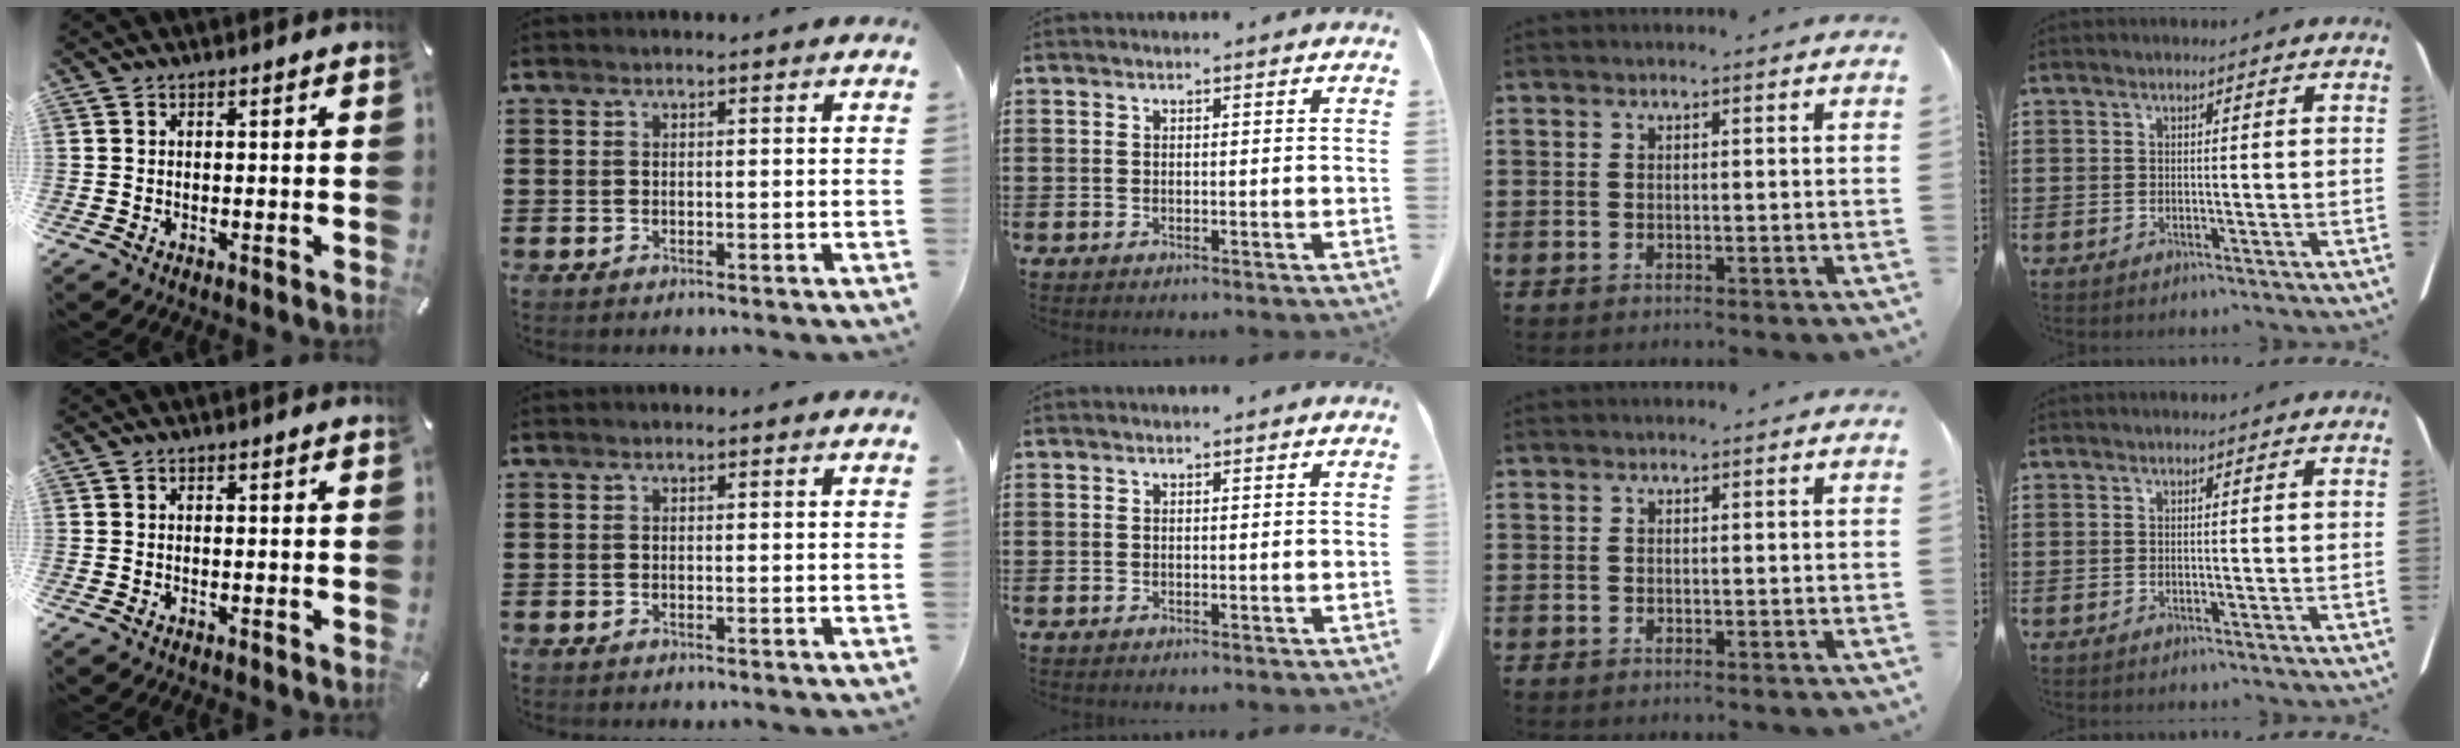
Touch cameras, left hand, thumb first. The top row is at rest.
{}